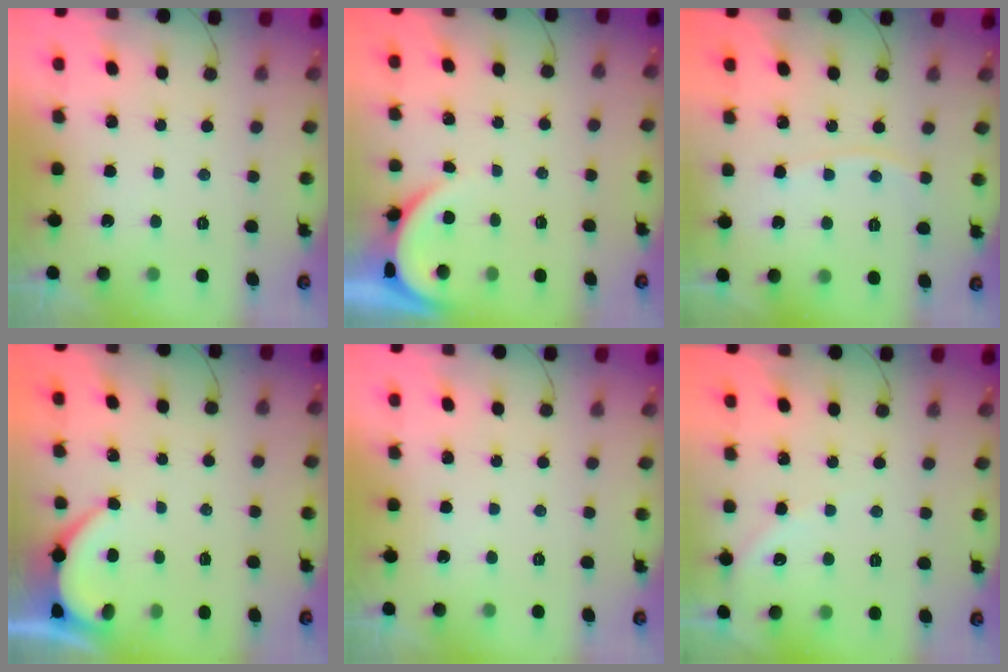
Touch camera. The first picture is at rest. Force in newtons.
{"total": 2.1, "press": 2.1, "slide": 0.2}
{"total": 4.2, "press": 4.1, "slide": 0.6}
{"total": 2.2, "press": 2.2, "slide": 0.2}
{"total": 0.0}
{"total": 2.2, "press": 2.2, "slide": 0.4}